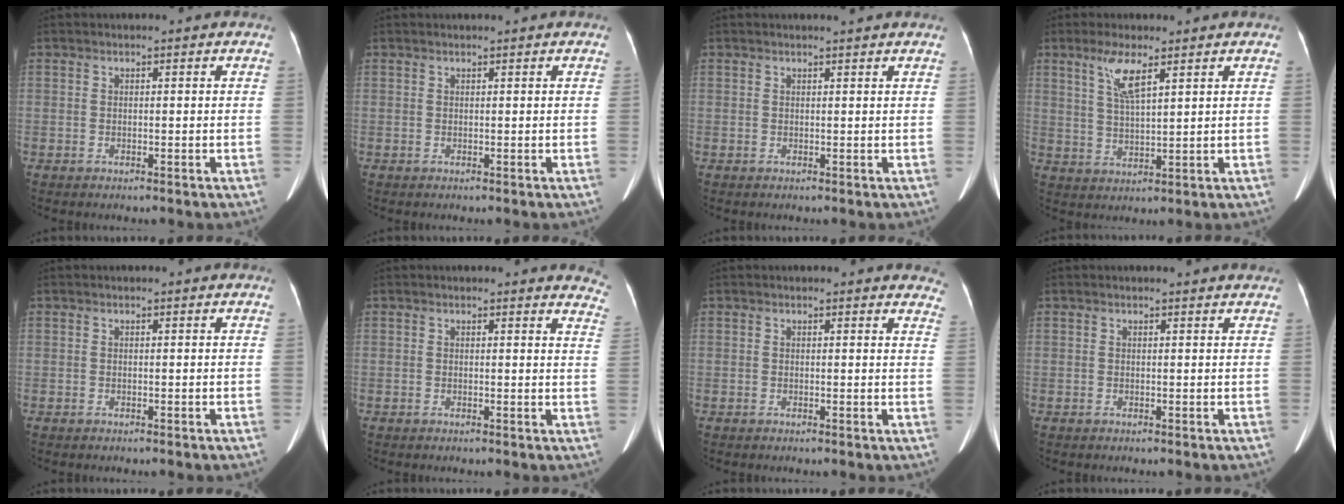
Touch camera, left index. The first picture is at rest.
{"total": 0.6, "force": [0.5, -0.1, 0.2], "torque": [-0.004, 0.007, 0.012]}
{"total": 1.7, "force": [1.6, -0.3, 0.6], "torque": [-0.012, 0.002, 0.020]}
{"total": 5.3, "force": [3.0, 0.4, 4.4], "torque": [-0.089, 0.000, 0.062]}
{"total": 0.0}
{"total": 5.9, "force": [5.7, 1.3, 0.5], "torque": [0.026, -0.028, 0.021]}
{"total": 6.2, "force": [5.8, 1.7, 1.0], "torque": [0.021, -0.016, 0.027]}
{"total": 2.1, "force": [2.0, 0.0, 0.3], "torque": [-0.008, 0.000, 0.015]}